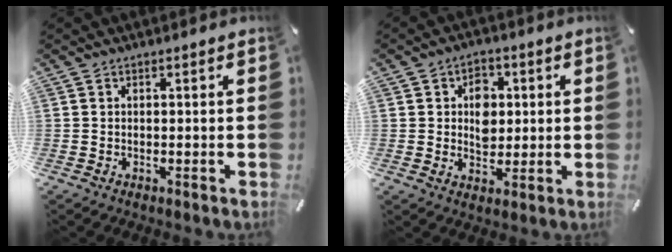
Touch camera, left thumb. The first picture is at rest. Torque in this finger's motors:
{"motor_torque": [1.11, 1.00, 0.58, -0.23, 0.03]}